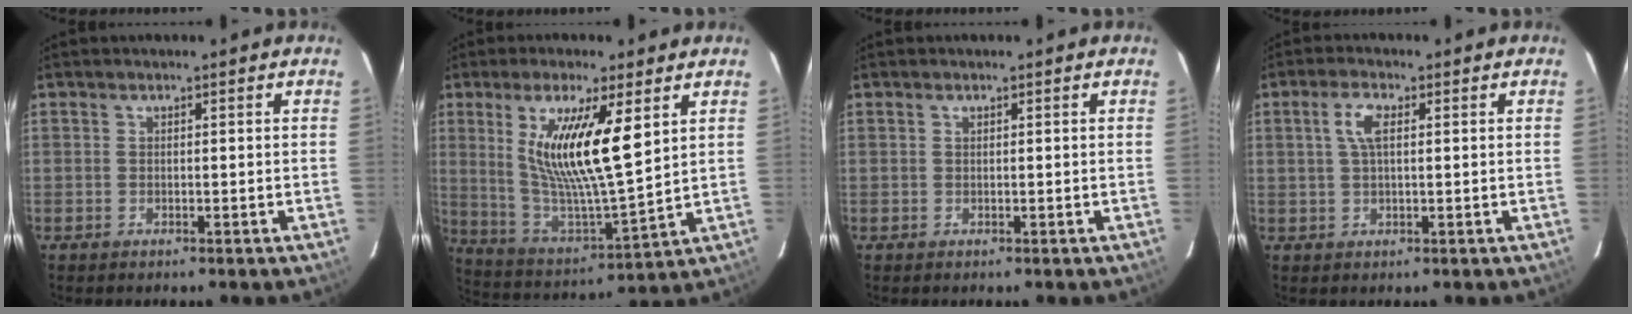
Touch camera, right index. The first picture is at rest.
{"total": 16.8, "force": [6.0, 3.1, 15.3], "torque": [-0.281, -0.013, 0.121]}
{"total": 0.0}
{"total": 3.9, "force": [1.0, 1.5, 3.5], "torque": [-0.070, 0.008, 0.020]}